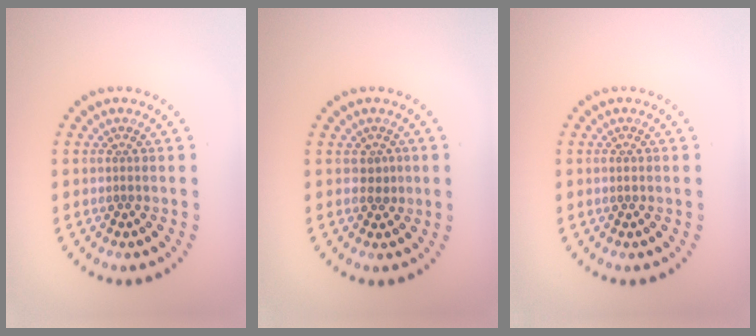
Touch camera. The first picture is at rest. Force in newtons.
{"total": 1.4, "press": 1.2, "slide": 0.8}
{"total": 0.8, "press": 0.8, "slide": 0.1}